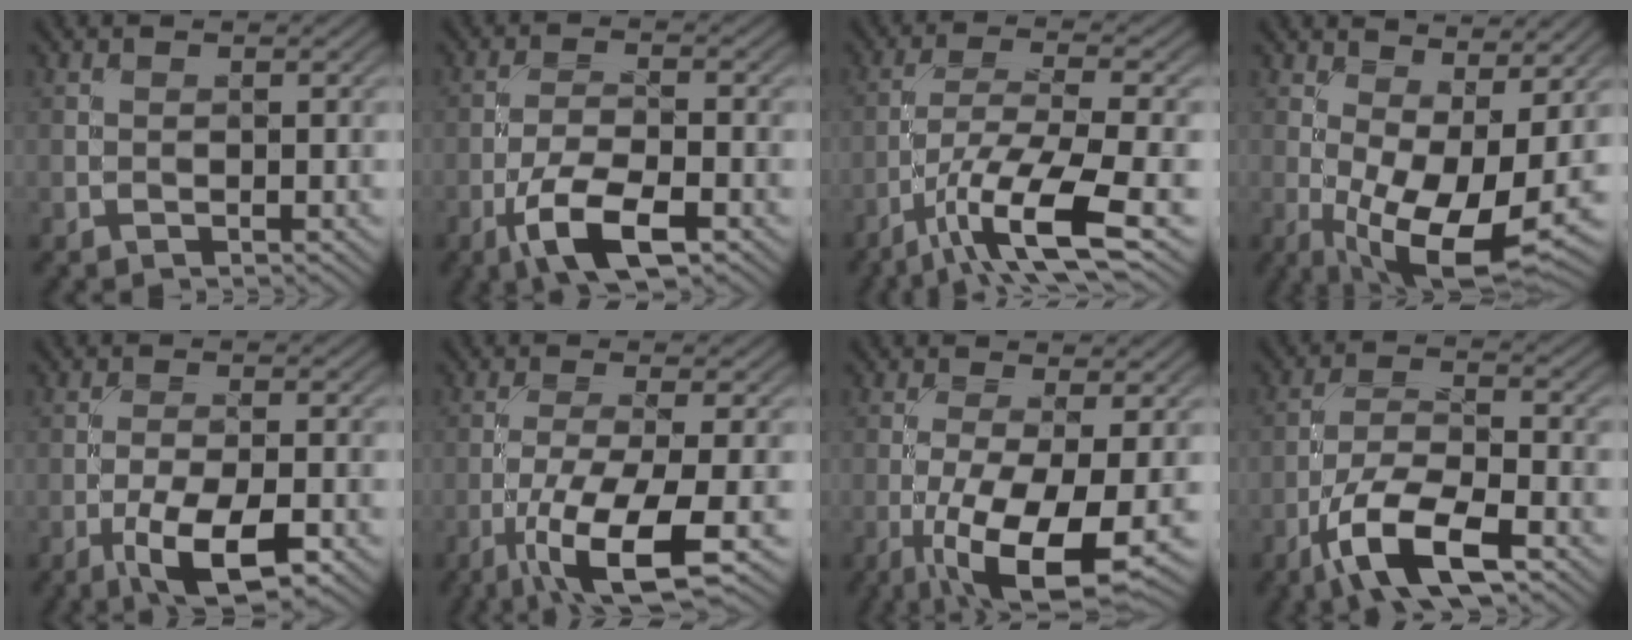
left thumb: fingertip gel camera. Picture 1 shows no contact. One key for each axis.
{"total": 7.7, "fx": -4.2, "fy": 2.6, "fz": 6.0, "tx": -0.115, "ty": 0.003, "tz": -0.084}
{"total": 10.7, "fx": -5.5, "fy": 2.5, "fz": 8.8, "tx": -0.163, "ty": -0.004, "tz": -0.105}
{"total": 11.5, "fx": -0.7, "fy": 4.1, "fz": 10.7, "tx": -0.187, "ty": 0.000, "tz": -0.002}
{"total": 7.9, "fx": -3.8, "fy": 2.5, "fz": 6.4, "tx": -0.116, "ty": -0.003, "tz": -0.067}
{"total": 9.8, "fx": -4.4, "fy": 2.1, "fz": 8.5, "tx": -0.152, "ty": -0.003, "tz": -0.081}
{"total": 10.3, "fx": -3.9, "fy": 2.9, "fz": 9.0, "tx": -0.178, "ty": -0.018, "tz": -0.061}
{"total": 10.1, "fx": -5.6, "fy": 3.3, "fz": 7.7, "tx": -0.143, "ty": 0.000, "tz": -0.115}